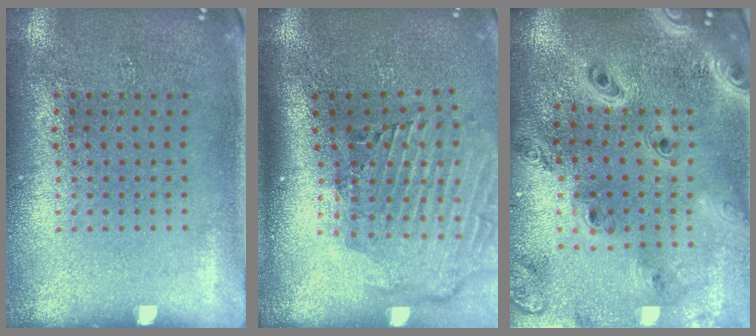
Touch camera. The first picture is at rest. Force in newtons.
{"total": 2.9, "press": 2.1, "slide": 2.0}
{"total": 2.9, "press": 2.4, "slide": 1.6}